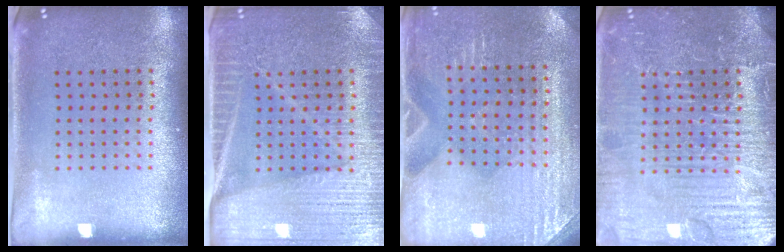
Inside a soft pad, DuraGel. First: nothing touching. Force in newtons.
{"total": 4.0, "press": 3.7, "slide": 1.5}
{"total": 3.0, "press": 2.9, "slide": 0.2}
{"total": 7.7, "press": 7.7, "slide": 0.9}